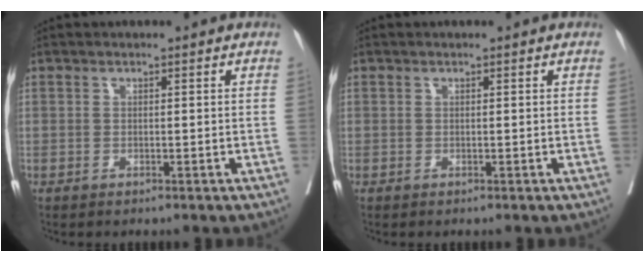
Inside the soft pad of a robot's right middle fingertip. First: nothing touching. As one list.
[{"total": 0.0}]